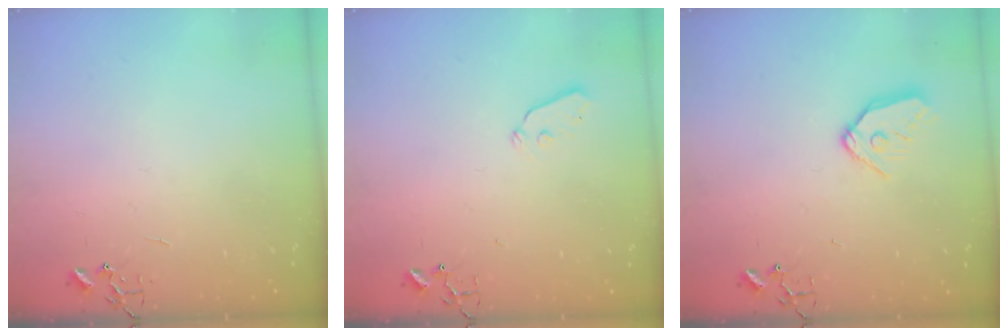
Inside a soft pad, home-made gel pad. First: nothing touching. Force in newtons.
{"total": 4.3, "press": 4.3, "slide": 0.7}
{"total": 10.7, "press": 10.6, "slide": 1.1}